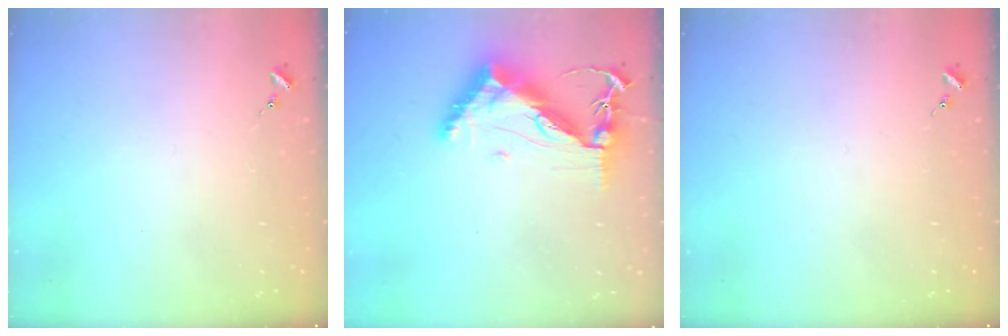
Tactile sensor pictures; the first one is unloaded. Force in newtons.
{"total": 12.4, "press": 12.3, "slide": 1.4}
{"total": 0.0}